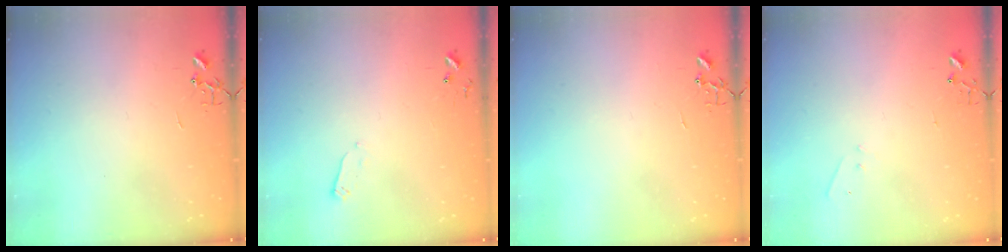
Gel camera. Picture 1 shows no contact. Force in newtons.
{"total": 2.4, "press": 2.4, "slide": 0.4}
{"total": 0.0}
{"total": 4.2, "press": 4.1, "slide": 0.6}